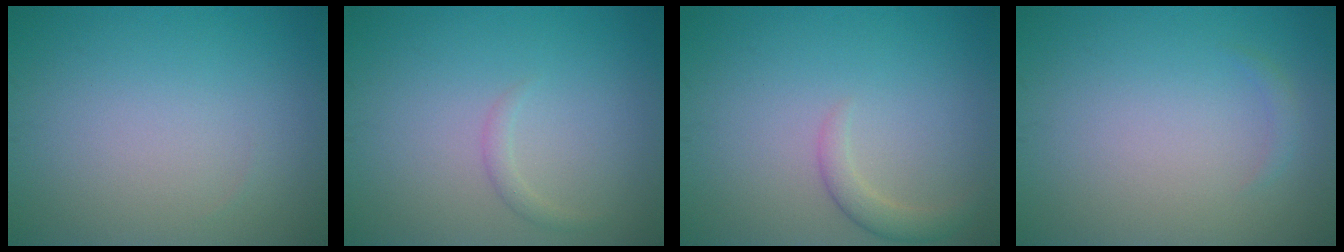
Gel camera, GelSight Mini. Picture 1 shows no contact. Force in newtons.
{"total": 1.0, "press": 1.0, "slide": 0.0}
{"total": 1.8, "press": 1.8, "slide": 0.1}
{"total": 0.7, "press": 0.7, "slide": 0.1}